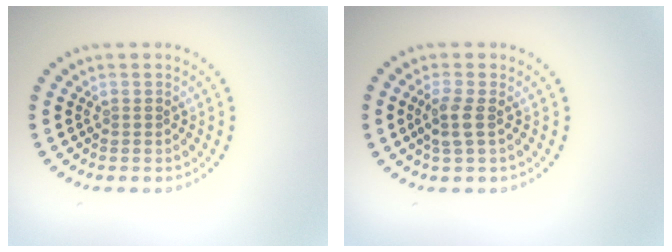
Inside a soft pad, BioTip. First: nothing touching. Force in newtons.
{"total": 1.9, "press": 1.7, "slide": 0.9}